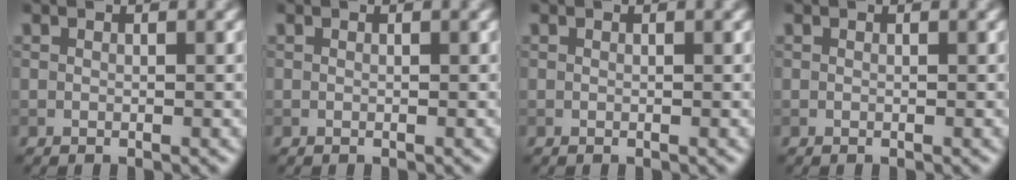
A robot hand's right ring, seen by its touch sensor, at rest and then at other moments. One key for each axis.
{"total": 0.0}
{"total": 0.0}
{"total": 0.0}